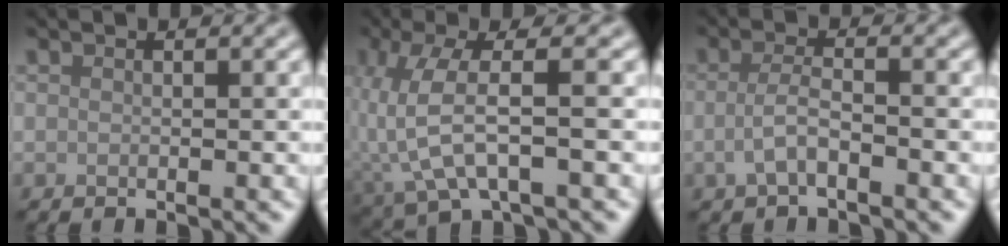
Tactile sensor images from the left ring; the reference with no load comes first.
{"total": 5.4, "force": [-0.1, 1.7, 5.1], "torque": [-0.119, -0.006, 0.001]}
{"total": 2.5, "force": [-0.9, 0.9, 2.1], "torque": [-0.045, 0.002, -0.023]}